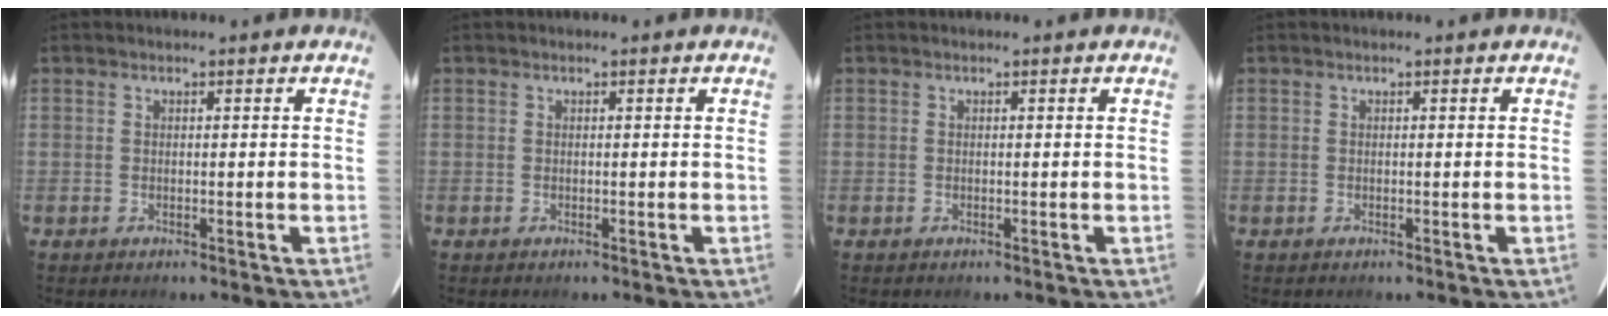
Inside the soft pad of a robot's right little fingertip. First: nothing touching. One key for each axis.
{"total": 0.0}
{"total": 0.0}
{"total": 0.0}